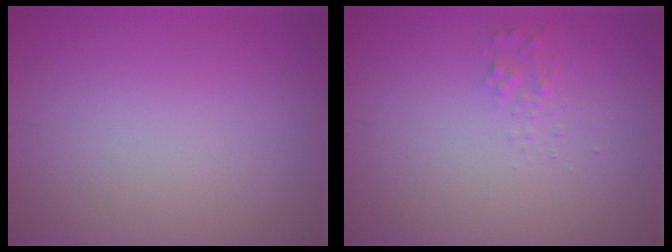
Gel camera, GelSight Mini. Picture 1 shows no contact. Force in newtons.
{"total": 0.8, "press": 0.8, "slide": 0.0}